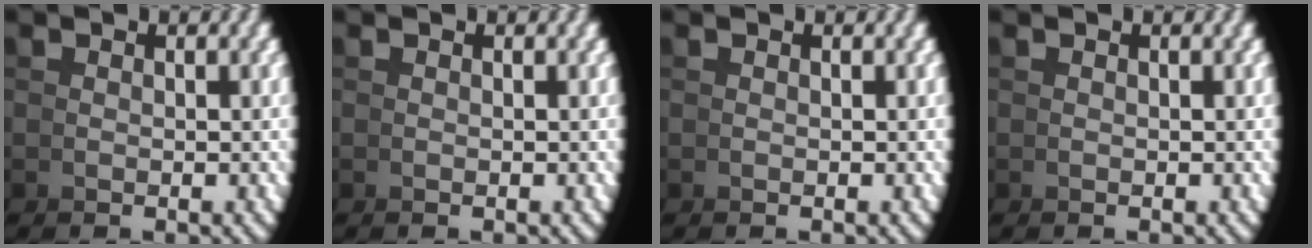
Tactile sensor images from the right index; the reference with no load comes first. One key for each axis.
{"total": 0.0}
{"total": 0.0}
{"total": 0.0}